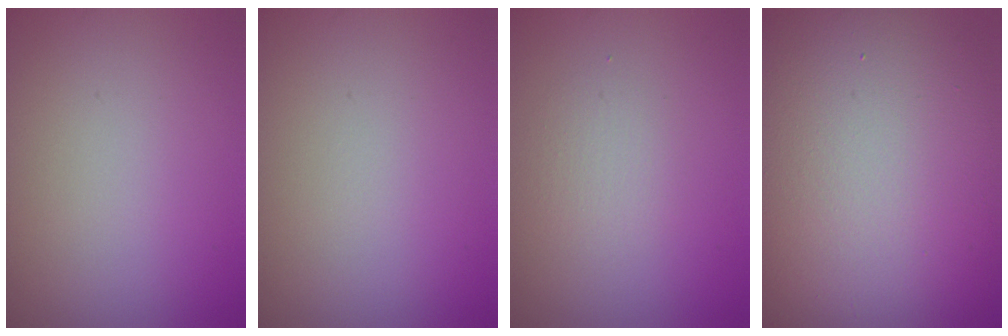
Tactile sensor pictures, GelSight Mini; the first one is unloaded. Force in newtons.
{"total": 0.0}
{"total": 1.4, "press": 1.4, "slide": 0.0}
{"total": 16.9, "press": 16.8, "slide": 1.1}